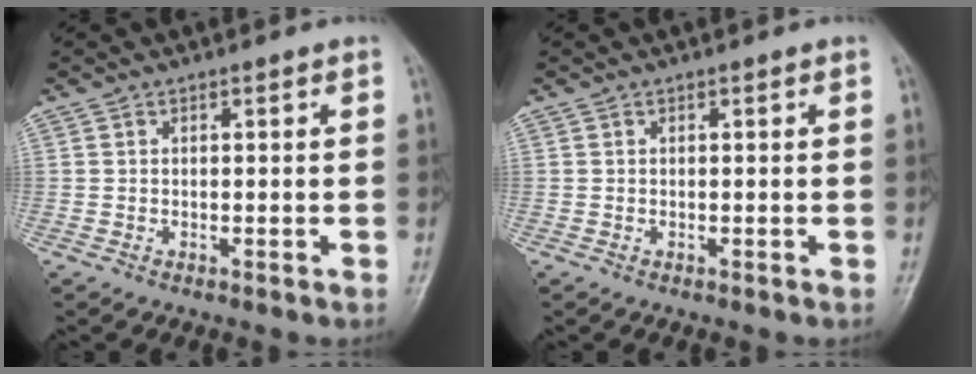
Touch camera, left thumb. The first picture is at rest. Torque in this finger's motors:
{"motor_torque": [0.00, 0.00, 0.01, -0.01, 0.00]}